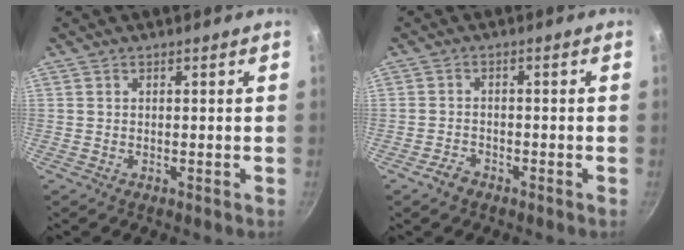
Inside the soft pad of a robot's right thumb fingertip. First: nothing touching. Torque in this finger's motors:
{"motor_torque": [-0.21, 0.06, -0.26, 0.32, 0.02]}